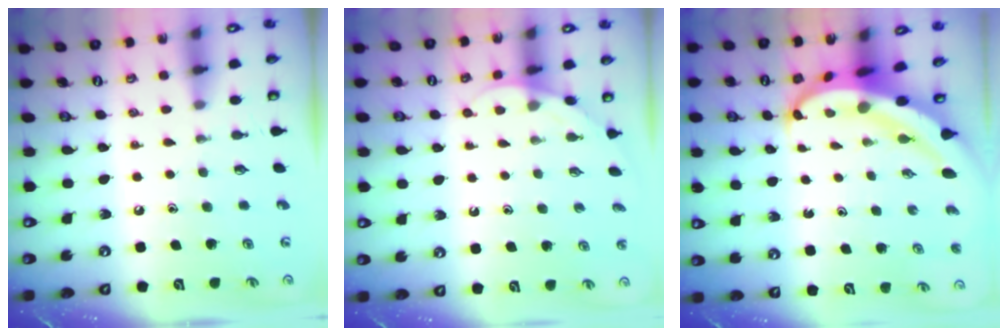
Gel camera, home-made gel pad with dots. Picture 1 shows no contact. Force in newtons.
{"total": 3.7, "press": 3.7, "slide": 0.2}
{"total": 7.8, "press": 7.7, "slide": 0.9}